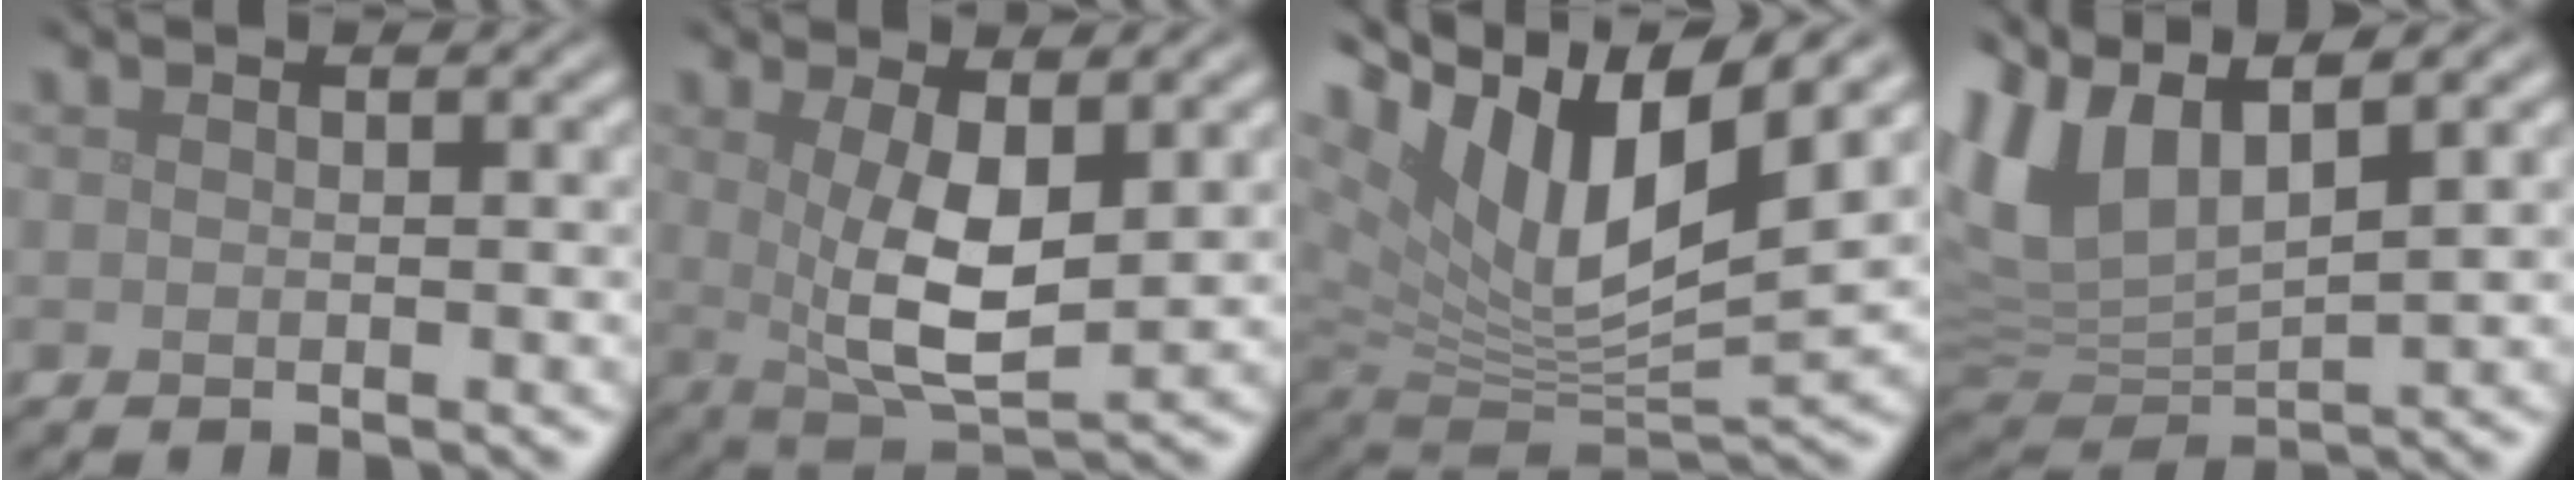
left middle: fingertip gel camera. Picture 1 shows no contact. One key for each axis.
{"total": 6.4, "fx": 1.0, "fy": 2.3, "fz": 5.9, "tx": -0.116, "ty": -0.014, "tz": 0.024}
{"total": 12.8, "fx": 6.3, "fy": 5.2, "fz": 9.8, "tx": -0.189, "ty": 0.014, "tz": 0.114}
{"total": 7.7, "fx": 4.2, "fy": 3.4, "fz": 5.5, "tx": -0.136, "ty": 0.013, "tz": 0.084}